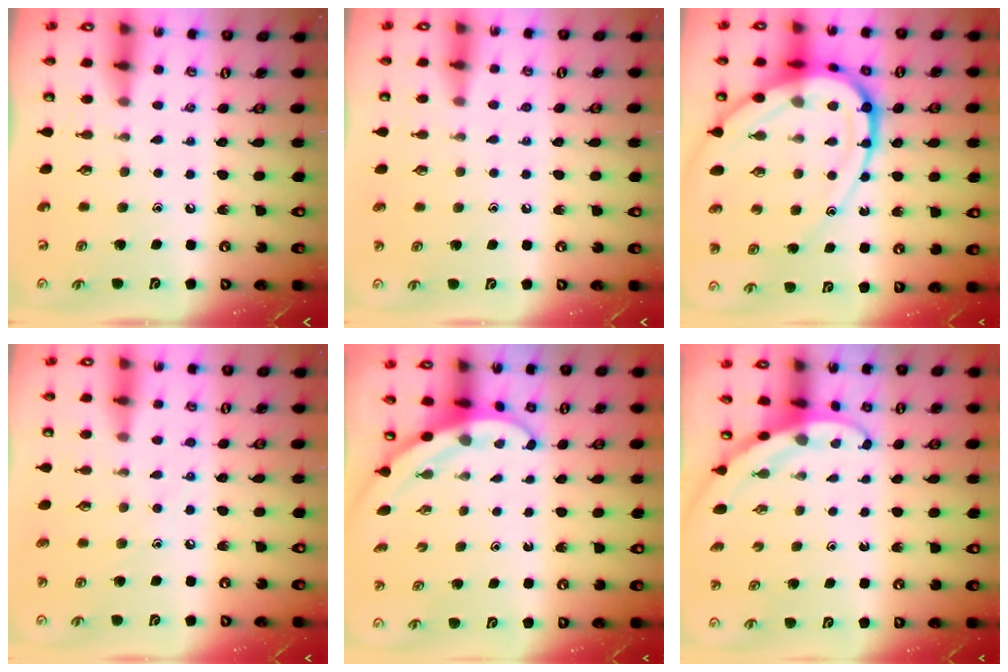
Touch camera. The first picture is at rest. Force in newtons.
{"total": 1.7, "press": 1.7, "slide": 0.1}
{"total": 21.5, "press": 21.4, "slide": 2.2}
{"total": 7.2, "press": 7.1, "slide": 0.6}
{"total": 3.1, "press": 3.1, "slide": 0.1}
{"total": 3.3, "press": 3.3, "slide": 0.1}